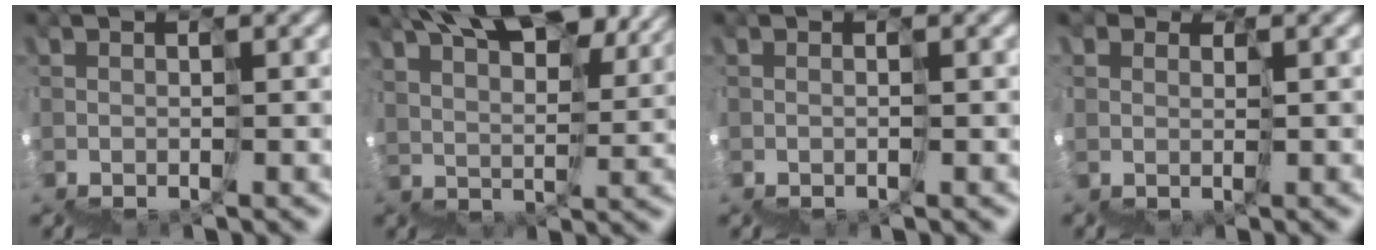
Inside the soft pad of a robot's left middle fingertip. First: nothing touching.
{"total": 12.6, "force": [11.0, 3.5, 5.2], "torque": [-0.080, 0.062, 0.179]}
{"total": 0.7, "force": [0.0, -0.5, -0.4], "torque": [0.013, 0.004, 0.000]}
{"total": 2.9, "force": [1.2, 2.6, 0.4], "torque": [-0.009, 0.005, 0.021]}